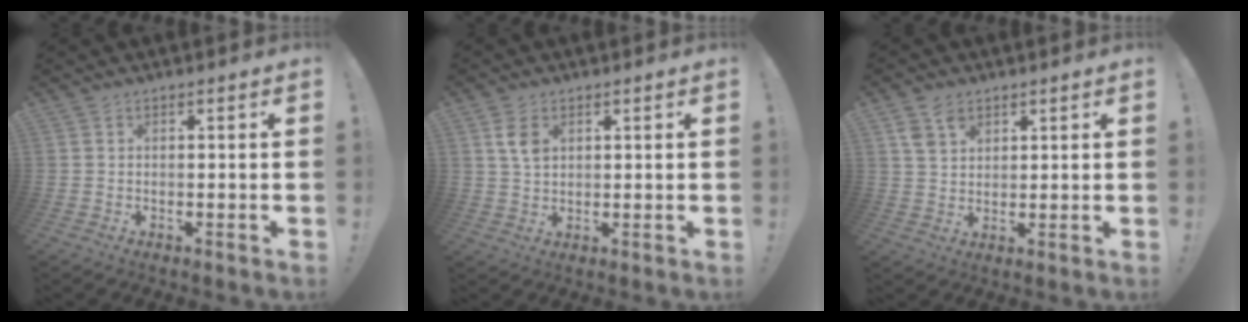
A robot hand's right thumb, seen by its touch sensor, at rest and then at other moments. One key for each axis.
{"total": 5.5, "fx": 2.2, "fy": 3.3, "fz": 3.7, "tx": -0.054, "ty": -0.006, "tz": 0.040}
{"total": 5.6, "fx": 3.5, "fy": 3.8, "fz": 2.3, "tx": -0.039, "ty": -0.011, "tz": 0.066}